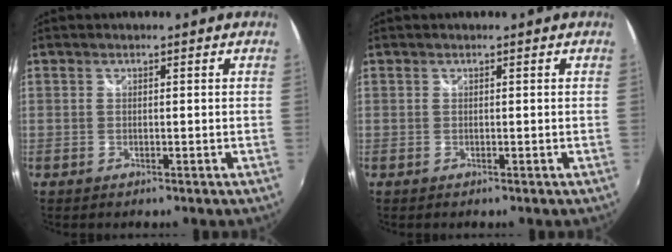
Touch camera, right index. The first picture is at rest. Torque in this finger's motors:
{"motor_torque": [-0.01, 0.01, 0.00, 0.00]}